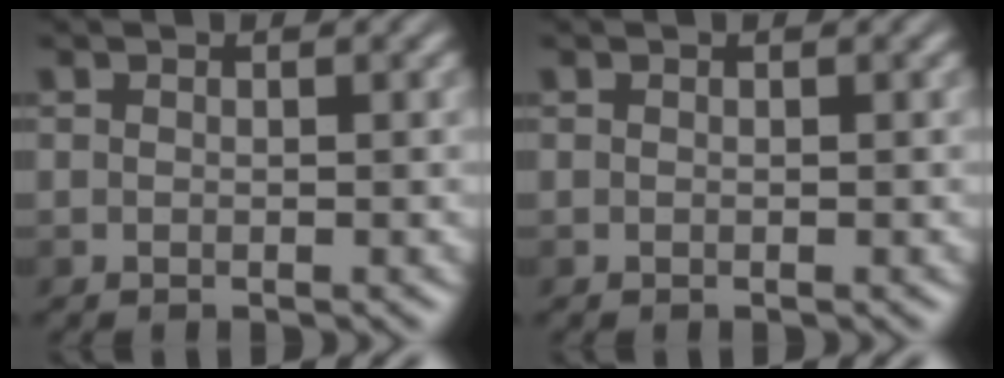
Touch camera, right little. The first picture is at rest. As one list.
[{"total": 0.0}]